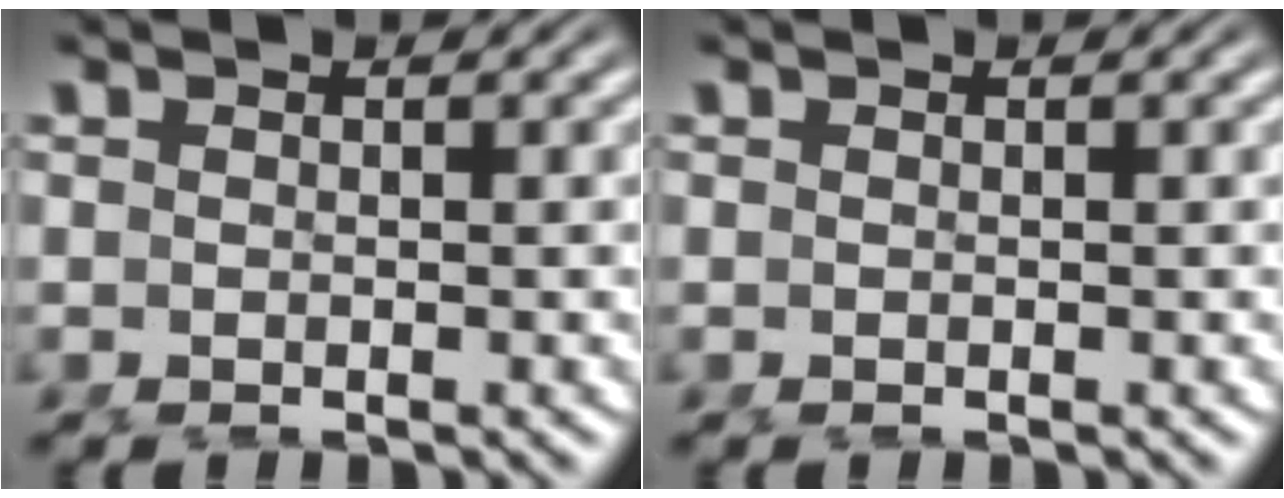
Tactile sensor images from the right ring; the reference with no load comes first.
{"total": 0.0}